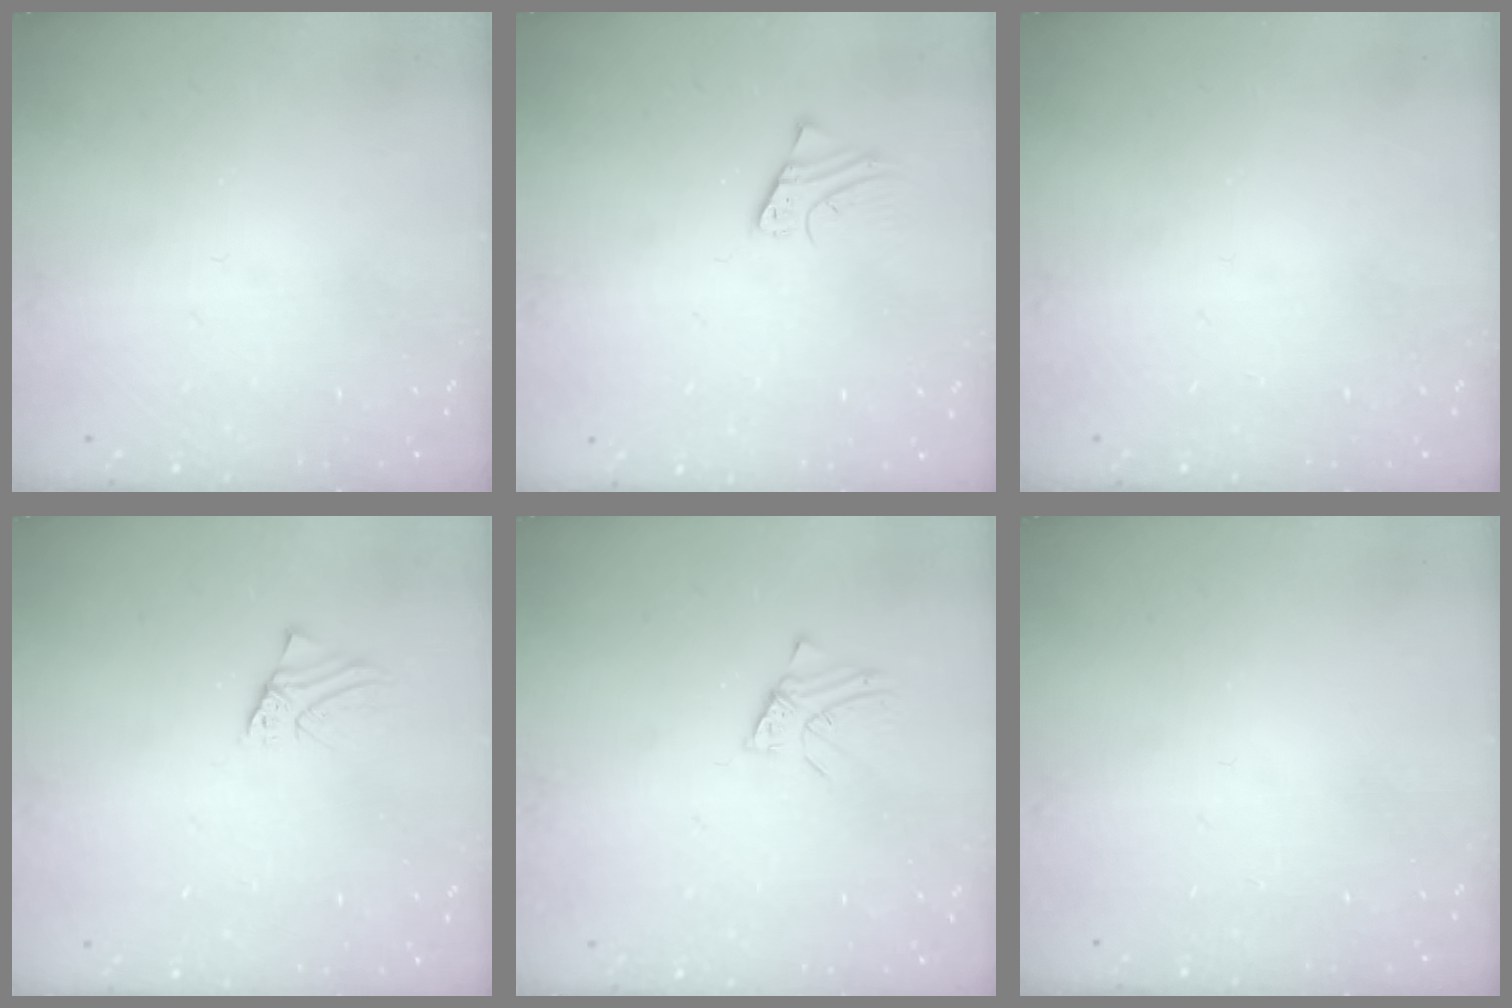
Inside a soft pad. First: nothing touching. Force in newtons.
{"total": 1.9, "press": 1.9, "slide": 0.1}
{"total": 0.0}
{"total": 0.7, "press": 0.7, "slide": 0.1}
{"total": 3.0, "press": 3.0, "slide": 0.2}
{"total": 0.0}